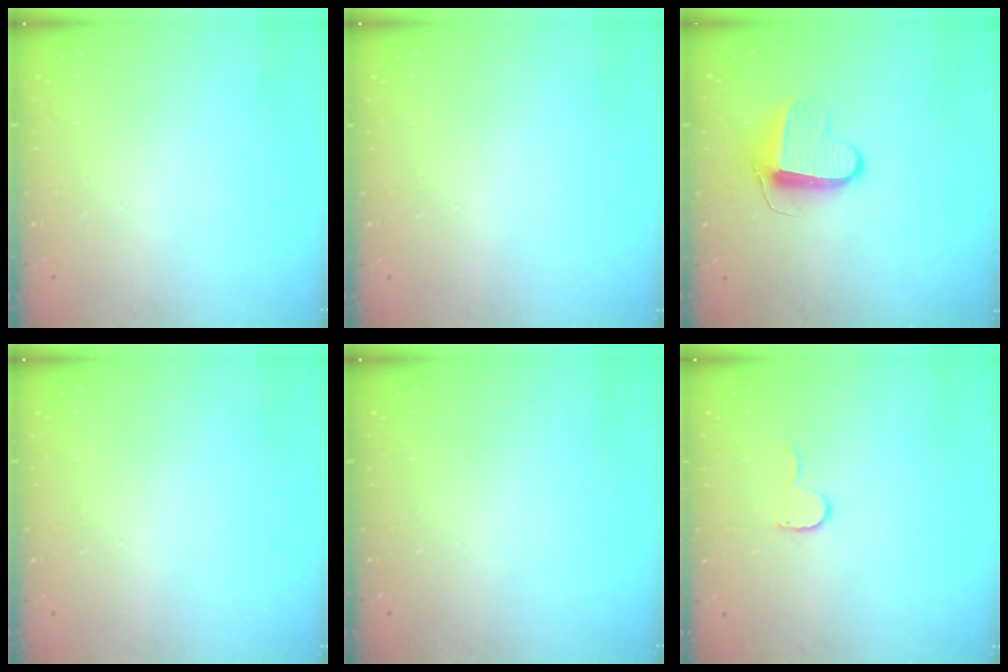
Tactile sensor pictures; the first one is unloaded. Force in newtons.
{"total": 0.0}
{"total": 9.5, "press": 9.5, "slide": 0.4}
{"total": 0.0}
{"total": 0.0}
{"total": 6.8, "press": 6.7, "slide": 0.6}